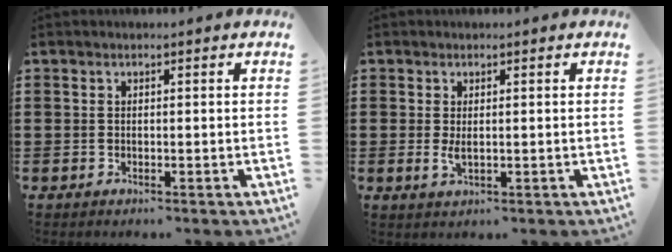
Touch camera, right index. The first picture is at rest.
{"total": 1.8, "force": [0.2, 0.6, 1.7], "torque": [-0.033, 0.000, 0.005]}